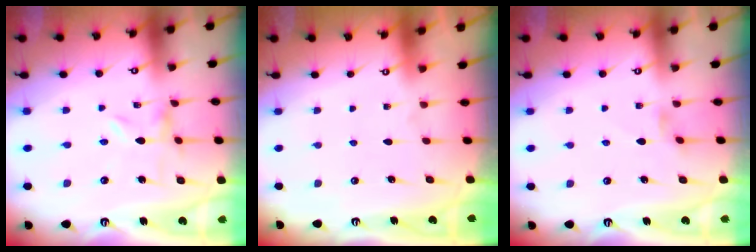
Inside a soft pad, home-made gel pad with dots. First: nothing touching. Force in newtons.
{"total": 1.6, "press": 1.6, "slide": 0.1}
{"total": 1.2, "press": 1.1, "slide": 0.3}